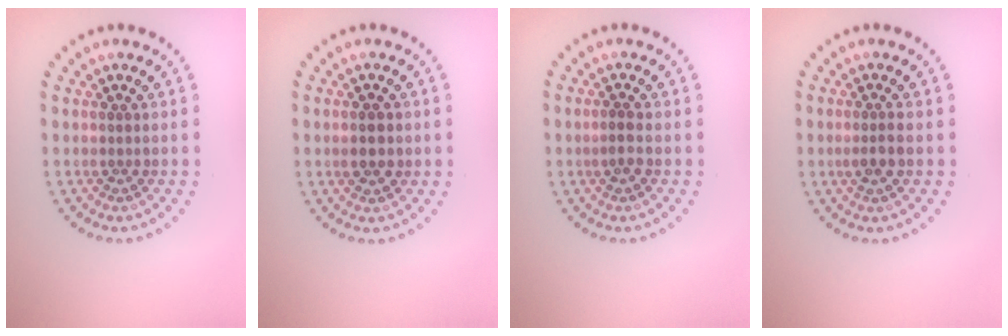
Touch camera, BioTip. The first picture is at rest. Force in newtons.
{"total": 1.8, "press": 1.8, "slide": 0.0}
{"total": 1.1, "press": 1.0, "slide": 0.4}
{"total": 1.3, "press": 1.2, "slide": 0.7}